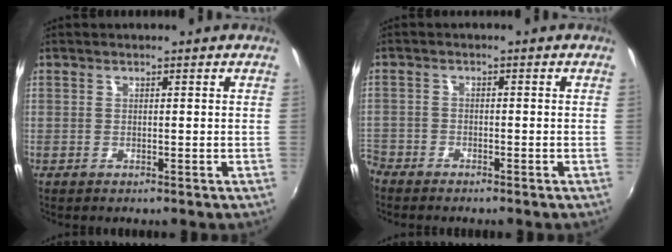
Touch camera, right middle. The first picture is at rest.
{"total": 4.8, "force": [-3.8, 2.8, 1.0], "torque": [-0.050, -0.005, -0.075]}